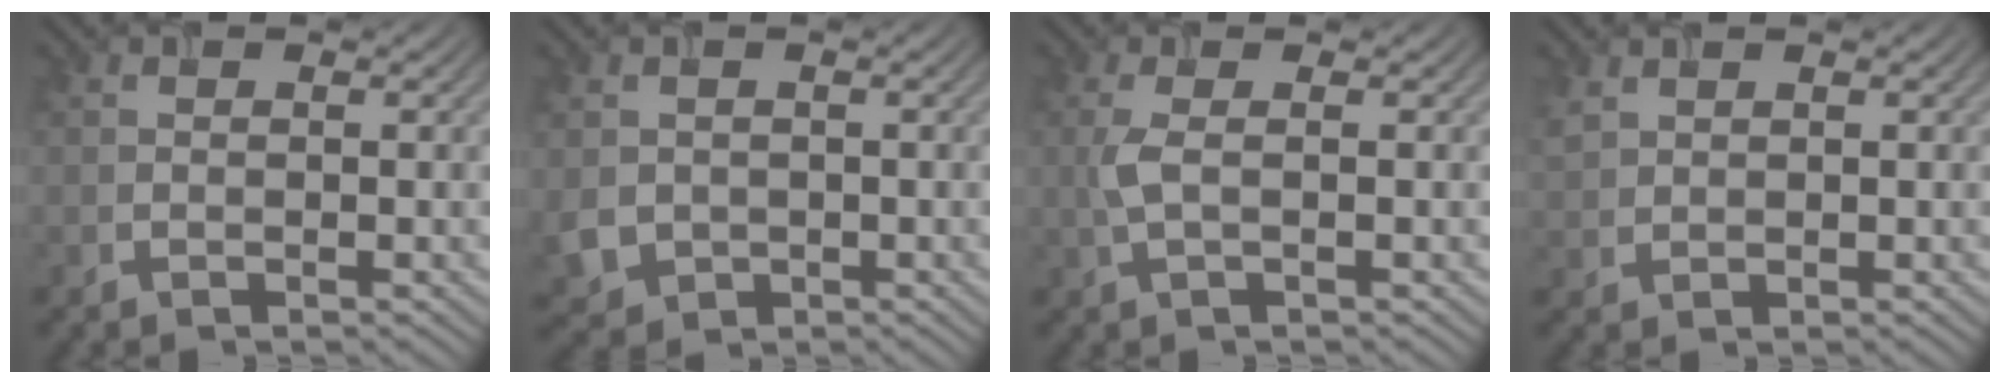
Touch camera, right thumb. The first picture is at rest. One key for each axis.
{"total": 3.5, "fx": -0.2, "fy": 3.2, "fz": 1.4, "tx": -0.052, "ty": -0.012, "tz": -0.005}
{"total": 2.4, "fx": 0.1, "fy": 0.6, "fz": 2.3, "tx": -0.061, "ty": 0.004, "tz": -0.001}
{"total": 1.8, "fx": 1.3, "fy": 1.0, "fz": 0.7, "tx": -0.024, "ty": 0.003, "tz": 0.033}